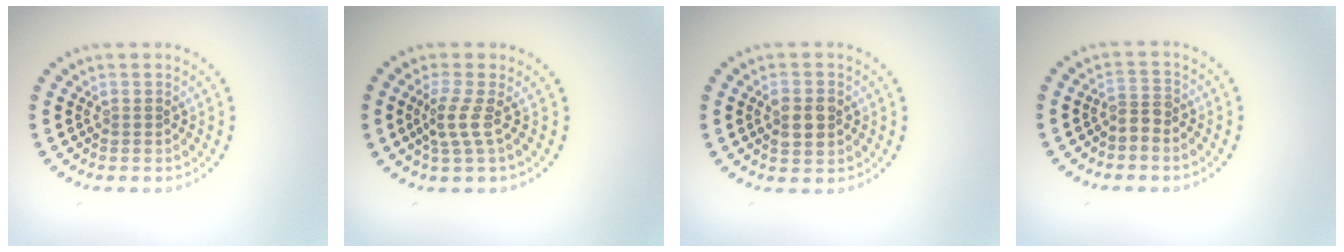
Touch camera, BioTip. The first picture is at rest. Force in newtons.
{"total": 2.2, "press": 1.6, "slide": 1.6}
{"total": 2.6, "press": 2.6, "slide": 0.1}
{"total": 1.9, "press": 1.4, "slide": 1.3}